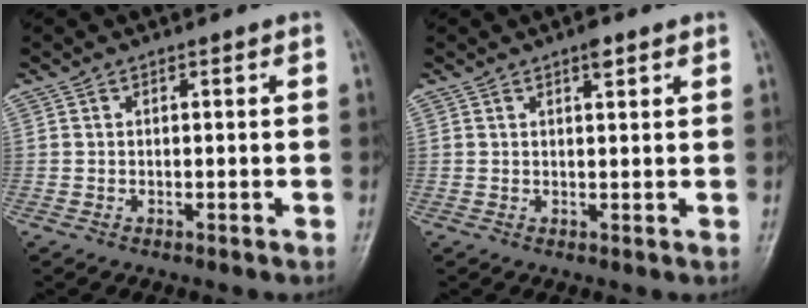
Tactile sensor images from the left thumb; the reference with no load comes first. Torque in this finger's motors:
{"motor_torque": [0.56, 0.22, 0.19, -0.31, 0.01]}